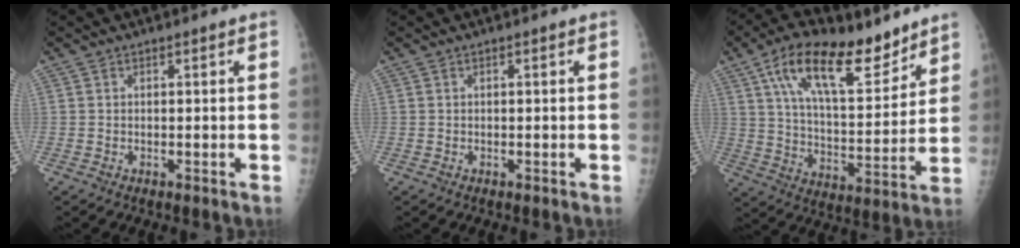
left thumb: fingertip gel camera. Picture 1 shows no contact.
{"total": 0.0}
{"total": 19.3, "force": [12.0, 8.2, 12.8], "torque": [-0.183, -0.051, 0.210]}